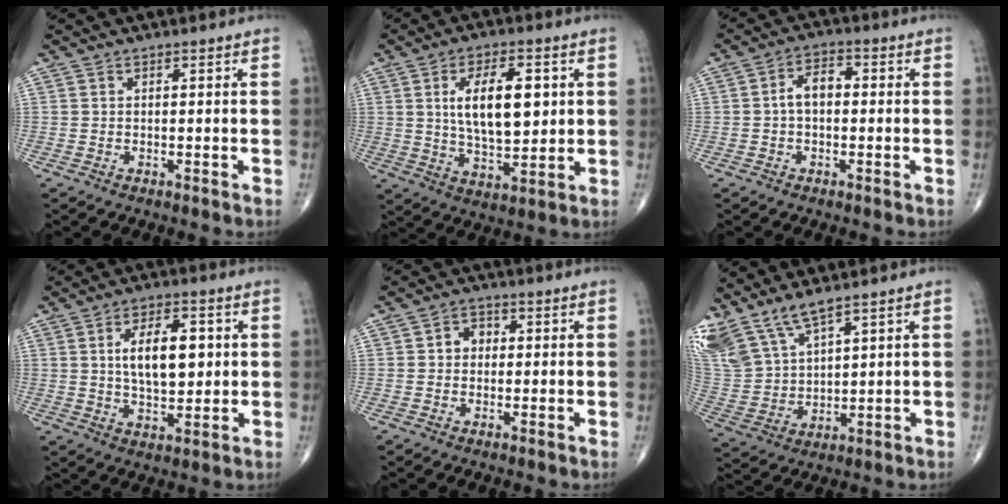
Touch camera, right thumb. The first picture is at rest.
{"total": 13.4, "force": [2.8, 6.2, 11.6], "torque": [-0.179, -0.013, 0.053]}
{"total": 4.9, "force": [-0.2, 3.0, 3.9], "torque": [-0.061, 0.021, -0.012]}
{"total": 10.9, "force": [1.8, 5.4, 9.3], "torque": [-0.134, -0.006, 0.032]}
{"total": 3.4, "force": [0.3, 2.9, 1.8], "torque": [-0.011, 0.012, -0.002]}
{"total": 11.6, "force": [9.0, 3.5, 6.5], "torque": [-0.142, -0.031, 0.201]}